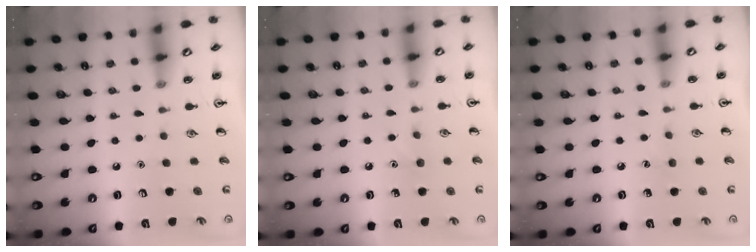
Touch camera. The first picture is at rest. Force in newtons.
{"total": 4.7, "press": 4.4, "slide": 1.5}
{"total": 3.9, "press": 3.7, "slide": 1.2}